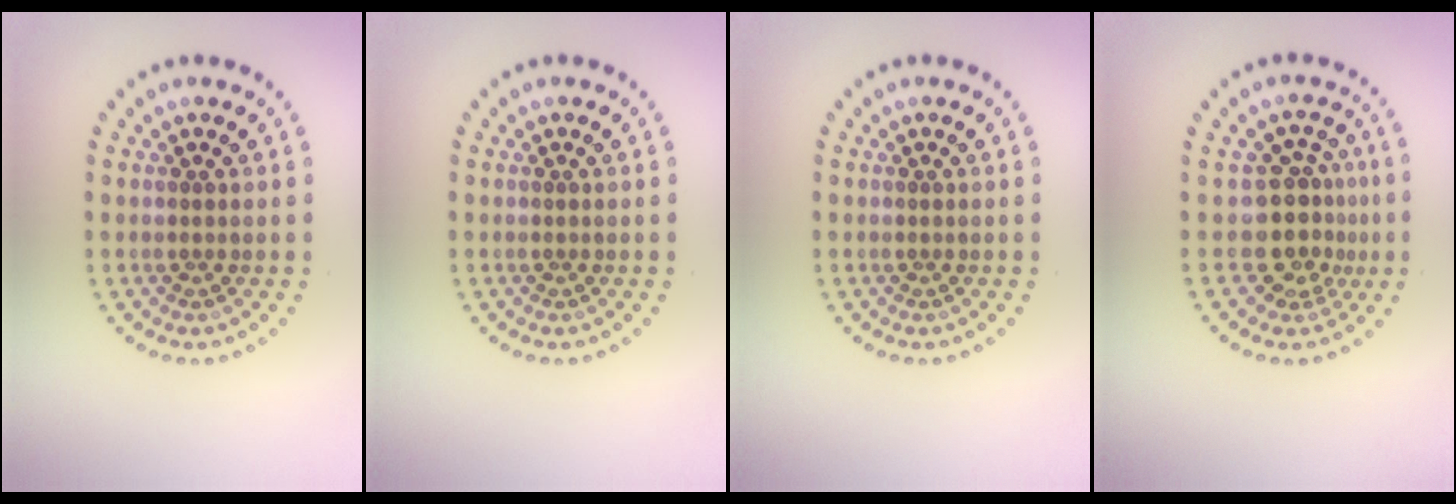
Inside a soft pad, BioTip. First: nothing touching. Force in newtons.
{"total": 0.0}
{"total": 0.0}
{"total": 3.9, "press": 2.9, "slide": 2.6}